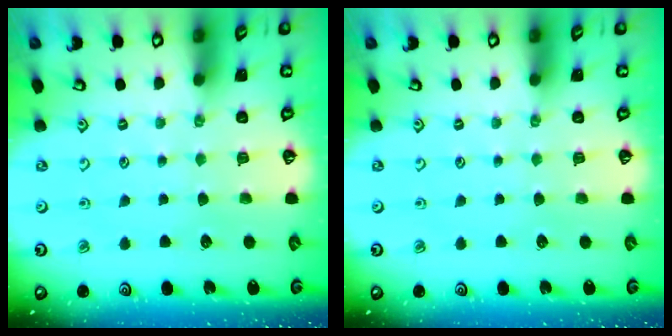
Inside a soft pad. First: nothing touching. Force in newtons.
{"total": 0.0}